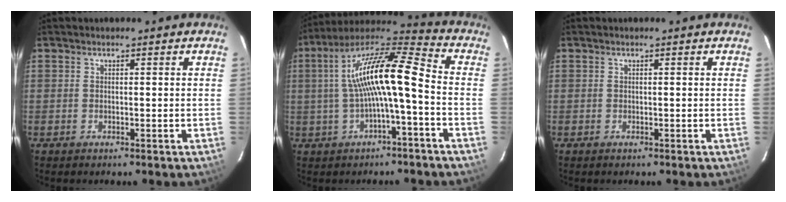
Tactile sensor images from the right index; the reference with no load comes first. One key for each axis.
{"total": 15.2, "fx": -0.8, "fy": 2.6, "fz": 14.9, "tx": -0.276, "ty": 0.027, "tz": -0.017}
{"total": 0.0}